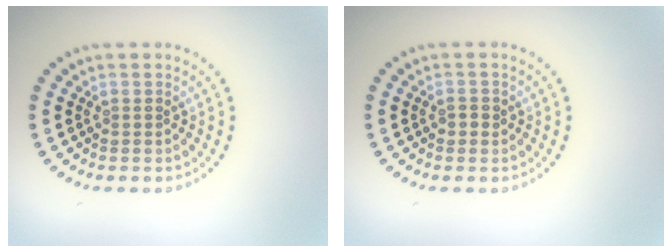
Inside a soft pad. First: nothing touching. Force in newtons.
{"total": 0.9, "press": 0.9, "slide": 0.1}